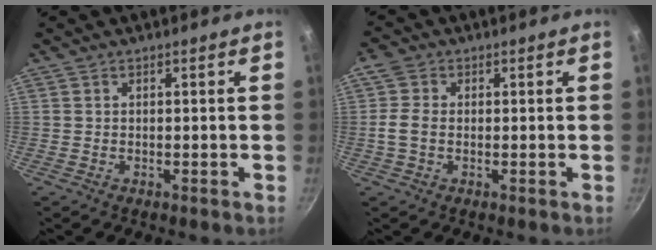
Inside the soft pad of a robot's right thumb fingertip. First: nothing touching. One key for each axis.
{"total": 3.8, "fx": -0.3, "fy": 2.8, "fz": 2.6, "tx": -0.051, "ty": 0.006, "tz": -0.013}